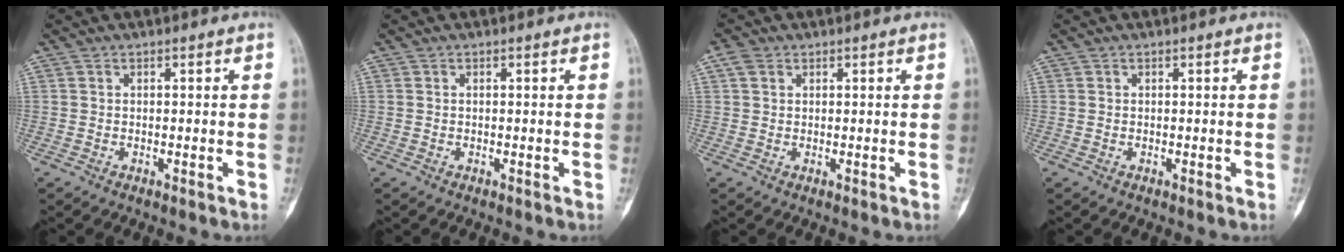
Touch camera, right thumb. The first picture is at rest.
{"total": 0.0}
{"total": 2.2, "force": [1.0, 1.6, 1.1], "torque": [-0.020, 0.007, 0.018]}
{"total": 0.0}